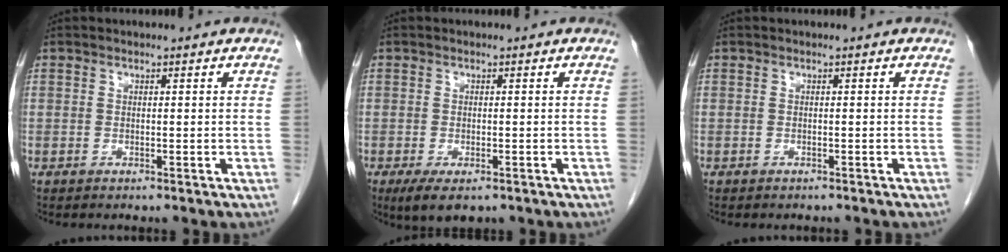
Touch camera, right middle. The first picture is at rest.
{"total": 4.4, "force": [-2.7, 1.7, 3.0], "torque": [-0.054, -0.010, -0.039]}
{"total": 1.3, "force": [-1.2, 0.5, 0.4], "torque": [-0.014, -0.002, -0.014]}